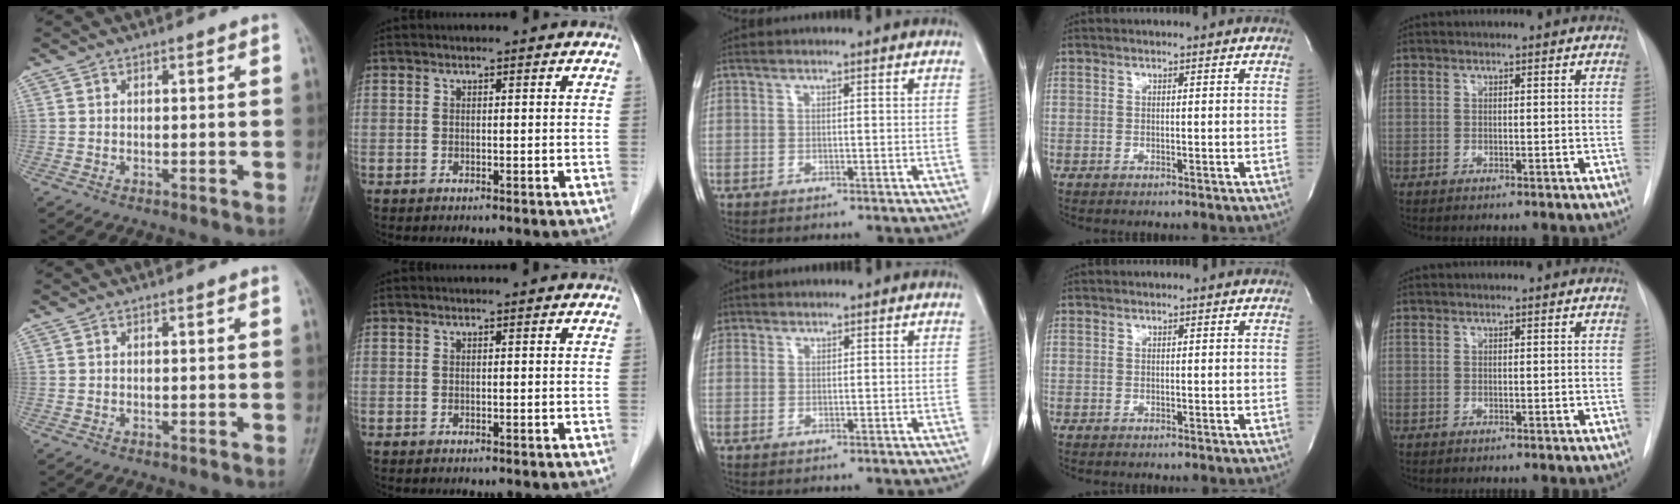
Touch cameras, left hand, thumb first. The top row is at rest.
{"middle": {"total": 2.5, "force": [1.5, 2.0, 0.2], "torque": [-0.002, 0.011, 0.030]}}